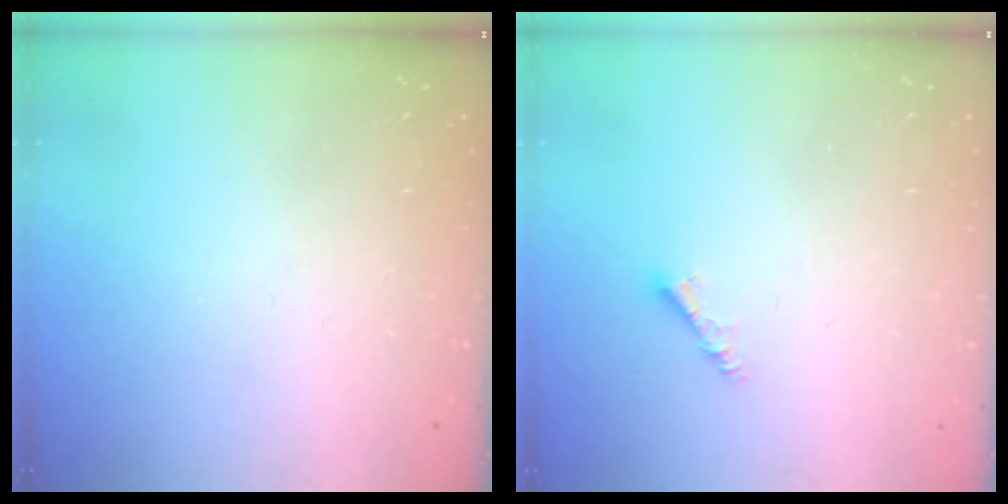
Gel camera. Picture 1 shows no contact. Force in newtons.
{"total": 3.0, "press": 2.9, "slide": 0.6}